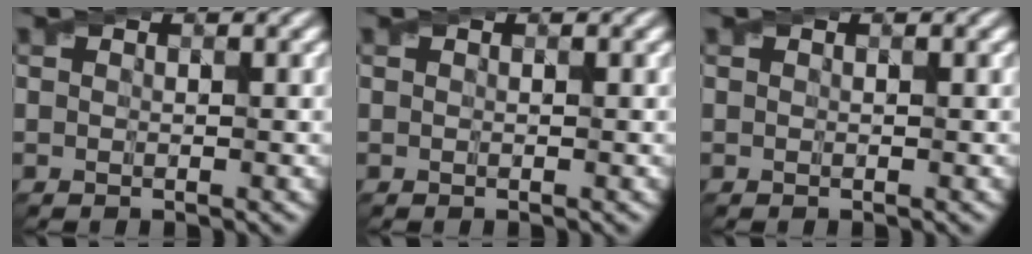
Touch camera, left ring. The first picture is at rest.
{"total": 0.0}
{"total": 0.0}